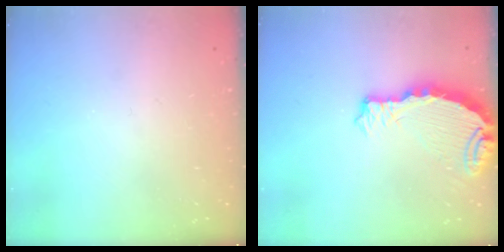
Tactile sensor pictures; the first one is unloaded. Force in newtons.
{"total": 8.4, "press": 8.4, "slide": 0.8}